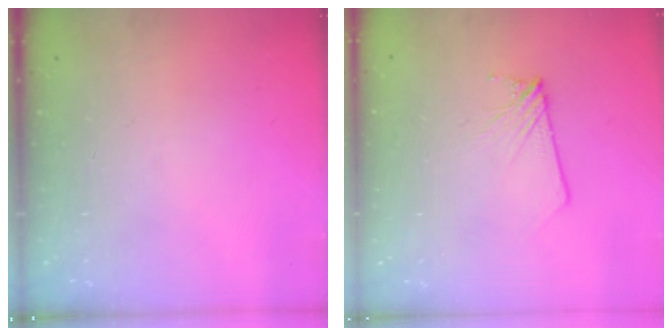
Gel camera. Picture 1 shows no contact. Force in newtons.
{"total": 2.8, "press": 2.8, "slide": 0.4}